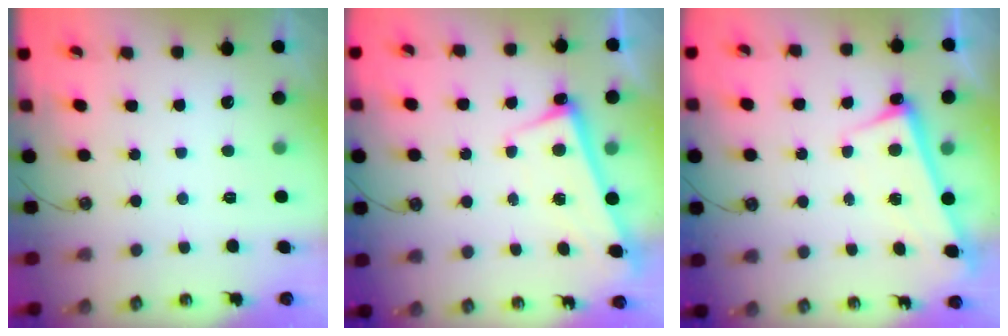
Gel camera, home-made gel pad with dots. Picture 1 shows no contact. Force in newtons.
{"total": 2.8, "press": 2.8, "slide": 0.5}
{"total": 2.8, "press": 2.7, "slide": 0.5}